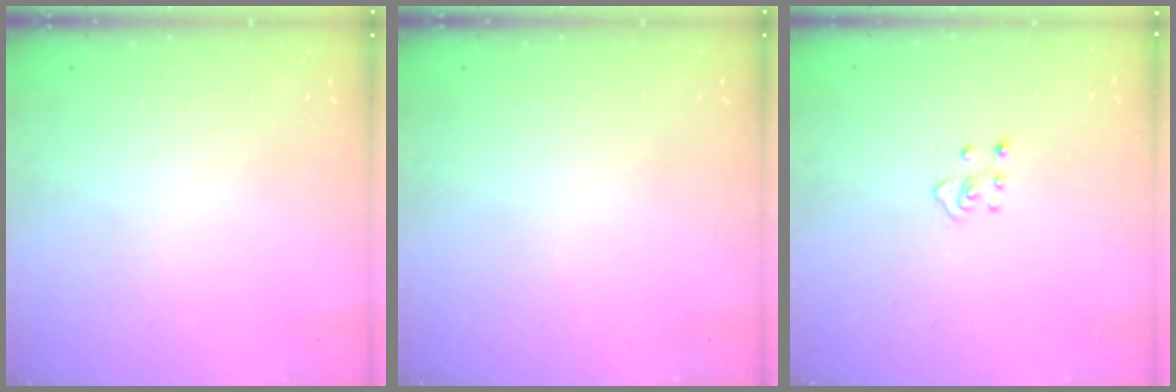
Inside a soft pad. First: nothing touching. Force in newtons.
{"total": 0.0}
{"total": 3.5, "press": 3.4, "slide": 0.6}